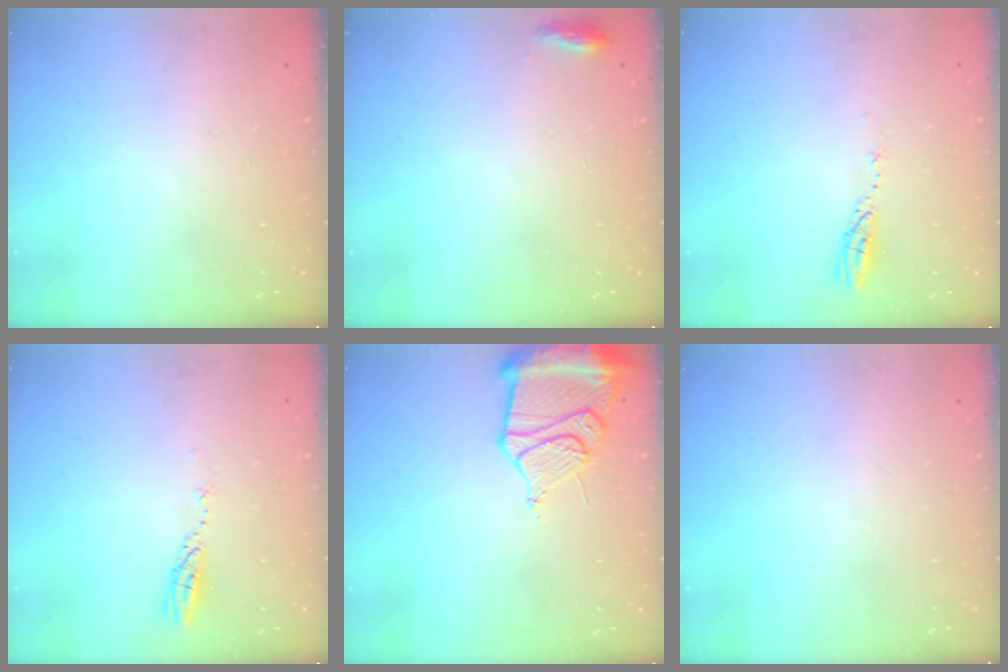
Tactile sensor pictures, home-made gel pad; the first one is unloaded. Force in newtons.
{"total": 3.7, "press": 3.6, "slide": 1.2}
{"total": 3.7, "press": 3.7, "slide": 0.2}
{"total": 3.7, "press": 3.7, "slide": 0.2}
{"total": 15.7, "press": 15.6, "slide": 1.5}
{"total": 0.0}